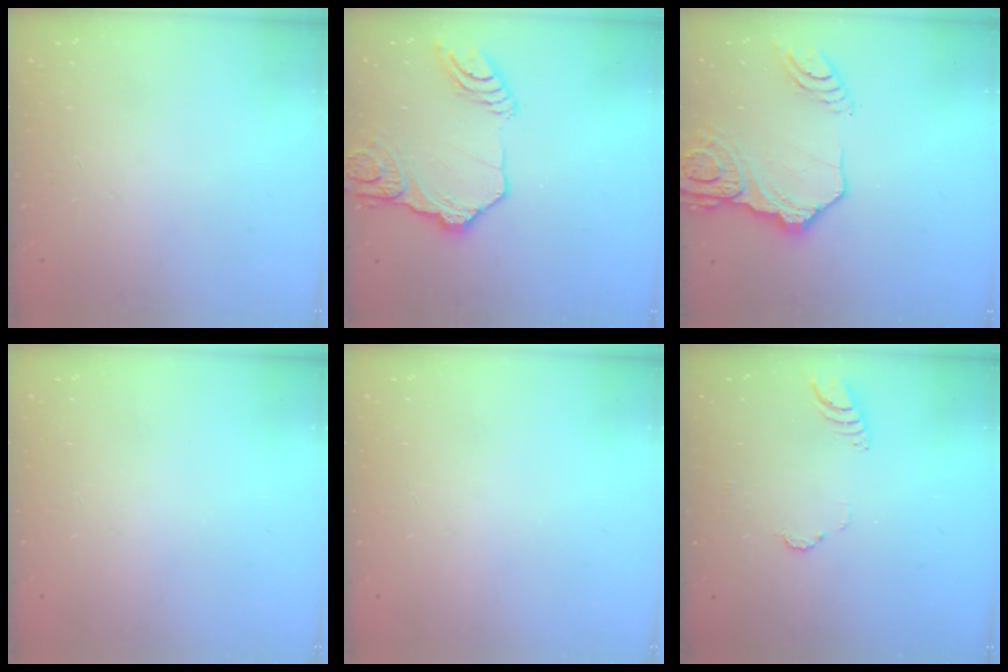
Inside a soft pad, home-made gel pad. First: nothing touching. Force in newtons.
{"total": 16.4, "press": 16.3, "slide": 1.7}
{"total": 17.7, "press": 17.5, "slide": 2.2}
{"total": 0.0}
{"total": 0.0}
{"total": 3.6, "press": 3.6, "slide": 0.5}